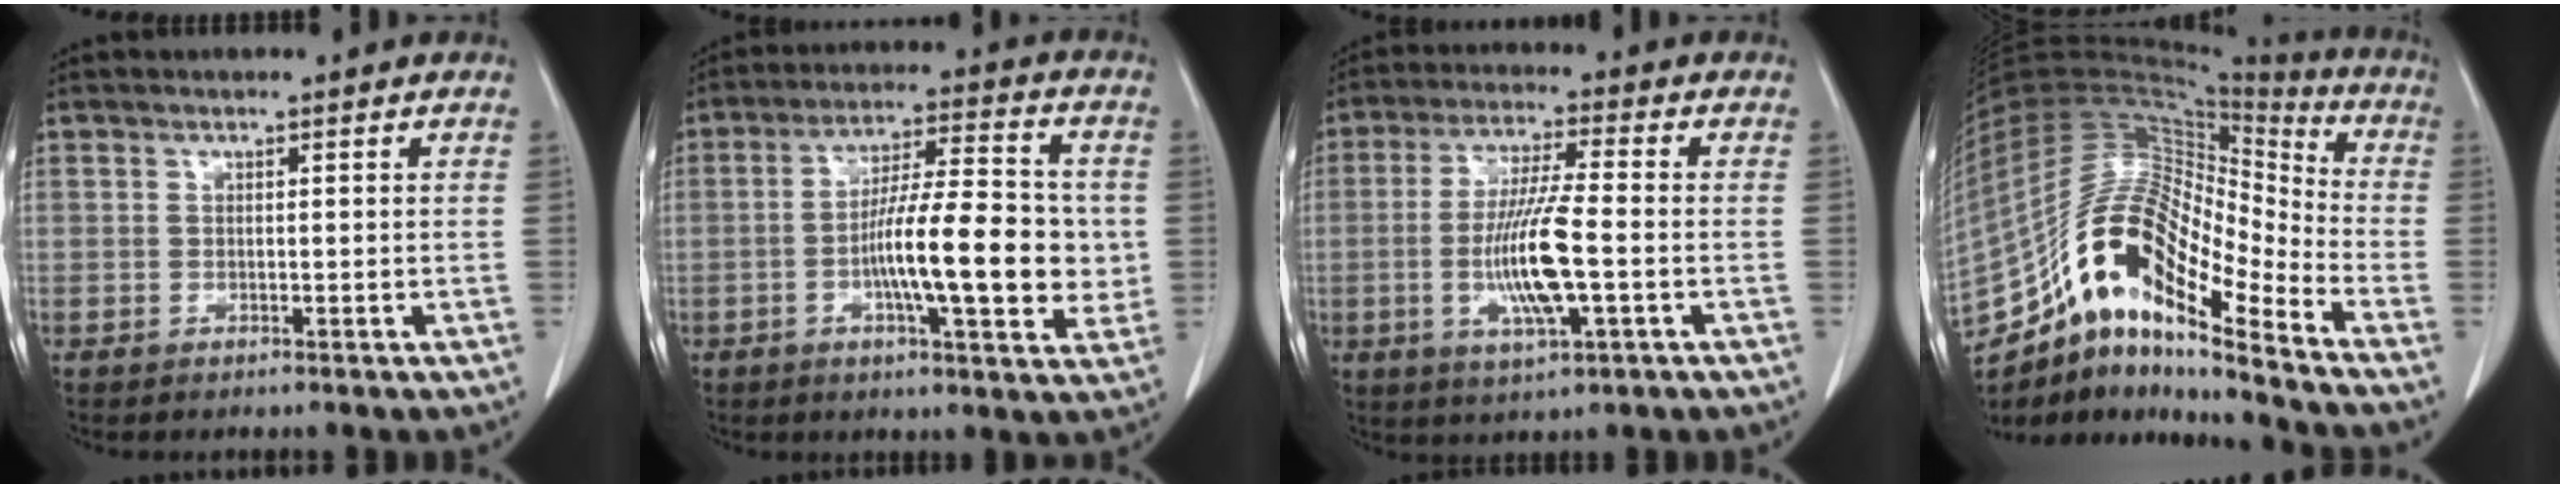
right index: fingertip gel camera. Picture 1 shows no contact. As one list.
[{"total": 14.9, "force": [-1.8, 3.3, 14.4], "torque": [-0.233, 0.010, -0.031]}, {"total": 11.2, "force": [-2.1, 1.3, 10.9], "torque": [-0.215, -0.009, -0.040]}, {"total": 19.6, "force": [-13.0, 4.8, 13.9], "torque": [-0.270, 0.039, -0.230]}]